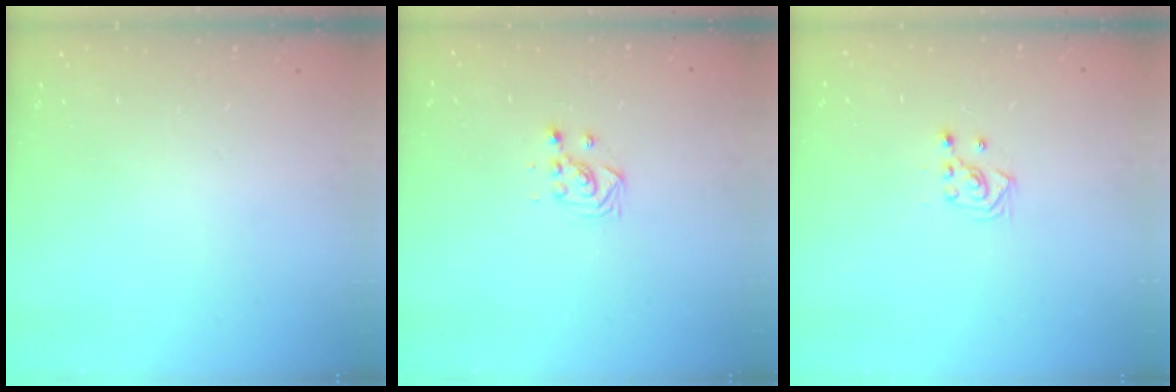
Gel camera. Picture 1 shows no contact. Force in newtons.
{"total": 2.9, "press": 2.9, "slide": 0.3}
{"total": 3.0, "press": 2.8, "slide": 1.0}